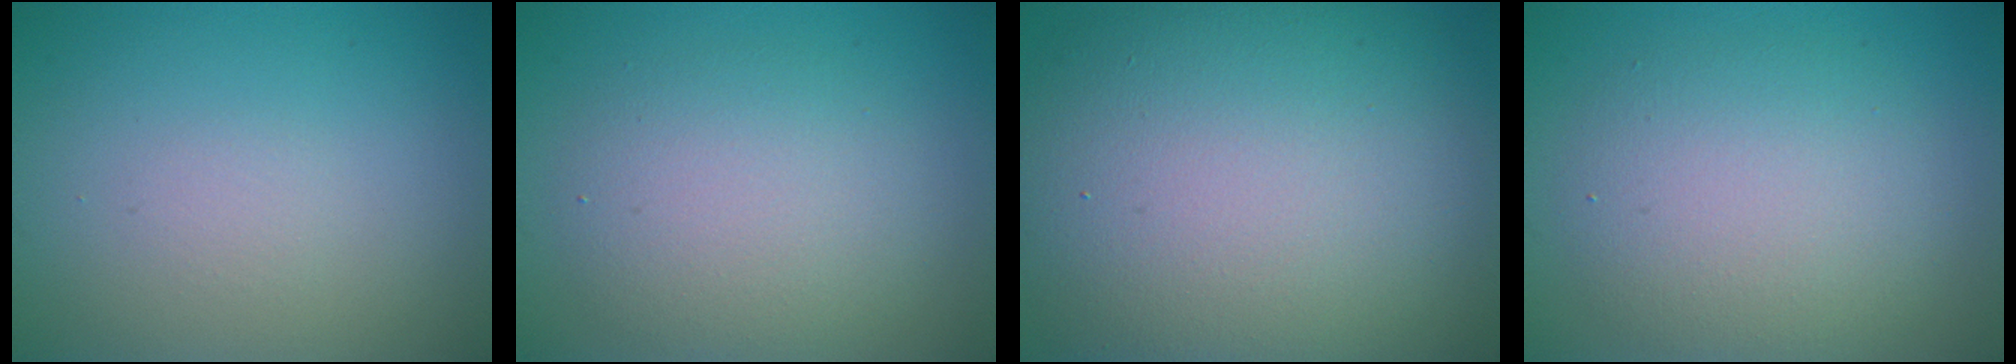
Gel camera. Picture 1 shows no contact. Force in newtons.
{"total": 5.5, "press": 5.5, "slide": 0.4}
{"total": 15.8, "press": 15.8, "slide": 1.3}
{"total": 5.5, "press": 5.5, "slide": 0.5}